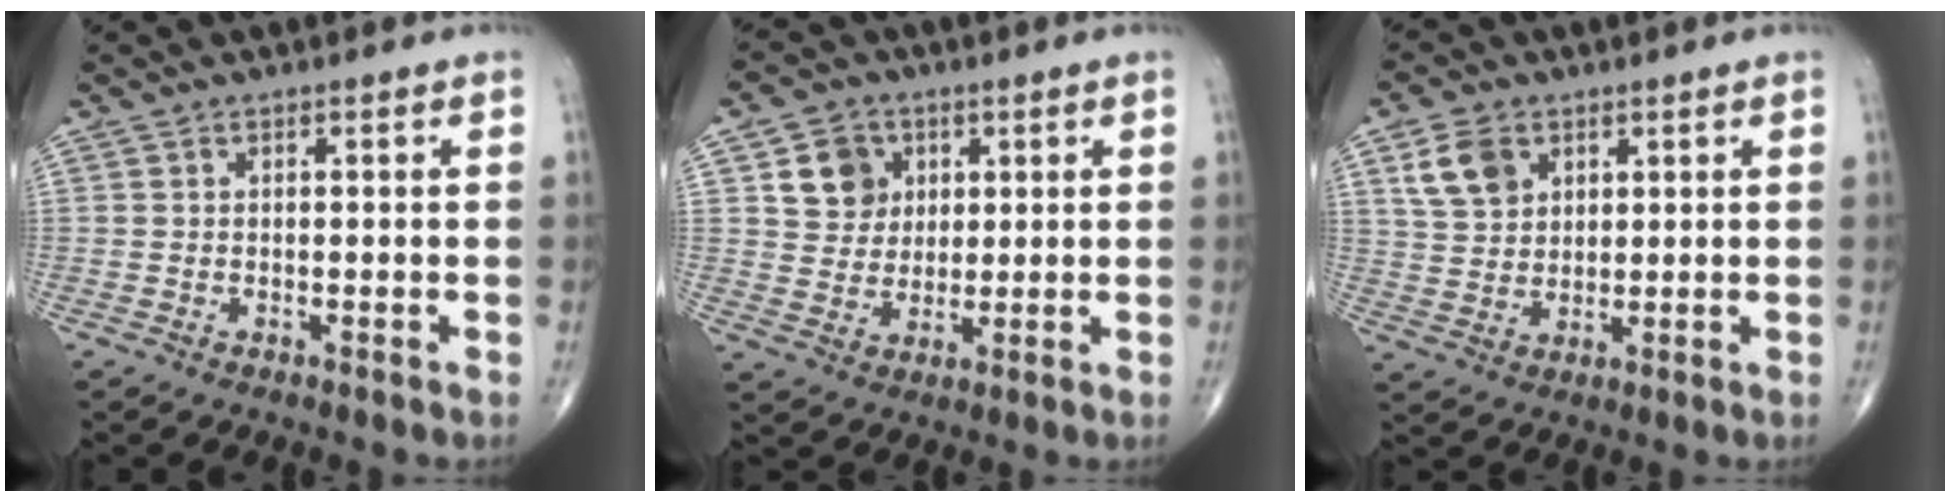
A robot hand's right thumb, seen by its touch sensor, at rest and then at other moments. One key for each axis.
{"total": 7.7, "fx": 2.7, "fy": 6.7, "fz": 2.7, "tx": -0.014, "ty": -0.009, "tz": 0.049}
{"total": 7.4, "fx": 3.4, "fy": 5.3, "fz": 3.8, "tx": -0.055, "ty": -0.009, "tz": 0.068}